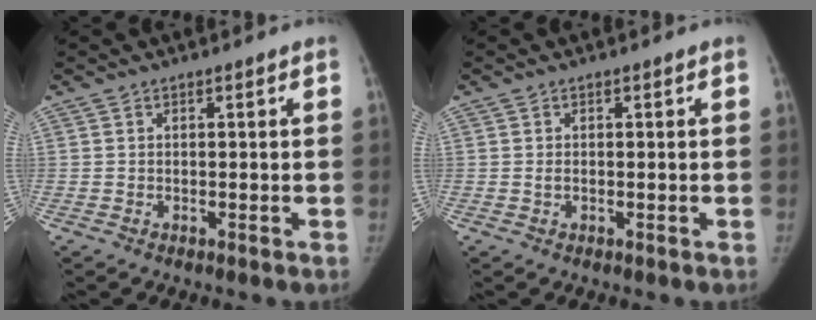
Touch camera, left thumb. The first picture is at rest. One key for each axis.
{"total": 0.8, "fx": -0.1, "fy": 0.5, "fz": 0.6, "tx": -0.012, "ty": 0.005, "tz": 0.000}